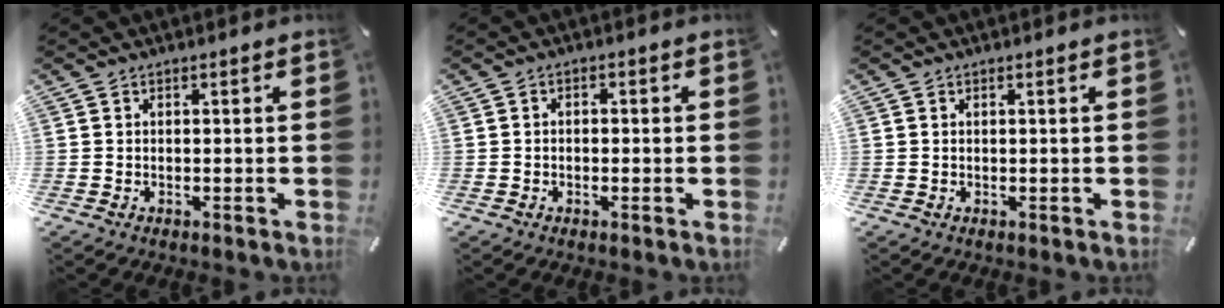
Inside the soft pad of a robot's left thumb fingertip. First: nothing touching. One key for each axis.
{"total": 1.5, "fx": -0.8, "fy": 1.0, "fz": 0.7, "tx": -0.013, "ty": 0.007, "tz": -0.018}
{"total": 0.0}